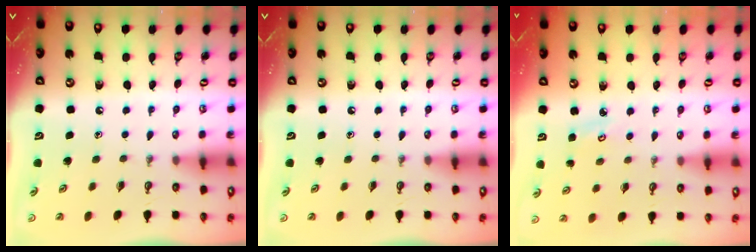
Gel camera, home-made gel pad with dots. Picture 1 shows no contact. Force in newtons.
{"total": 0.0}
{"total": 2.8, "press": 2.8, "slide": 0.4}